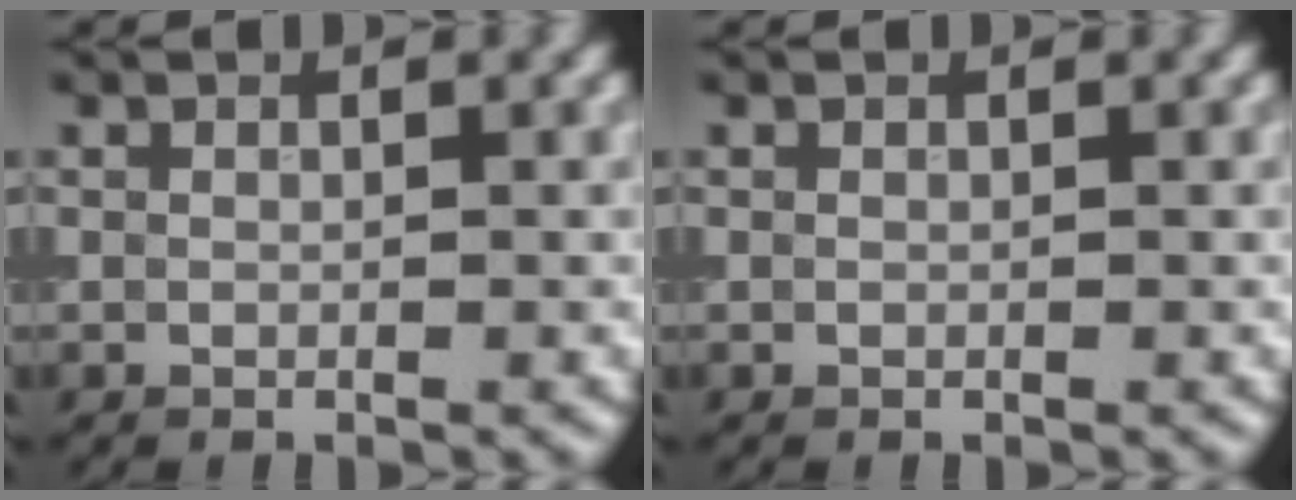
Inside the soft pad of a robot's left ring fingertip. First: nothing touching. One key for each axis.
{"total": 0.0}